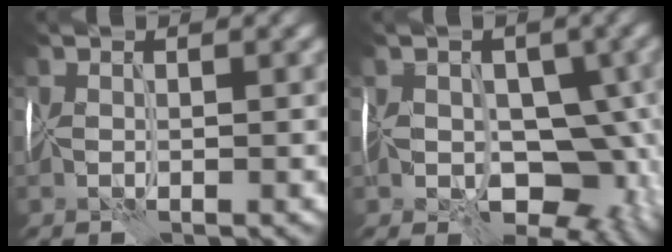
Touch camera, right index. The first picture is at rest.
{"total": 8.0, "force": [-2.2, 5.8, 5.1], "torque": [-0.058, -0.004, -0.037]}